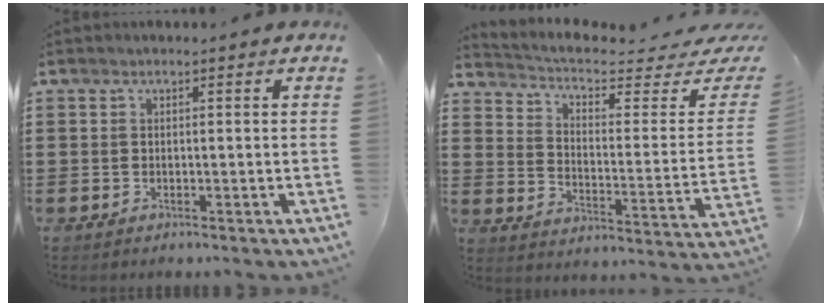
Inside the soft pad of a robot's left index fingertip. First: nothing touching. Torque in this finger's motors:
{"motor_torque": [1.07, -1.07, 0.13, 0.00]}